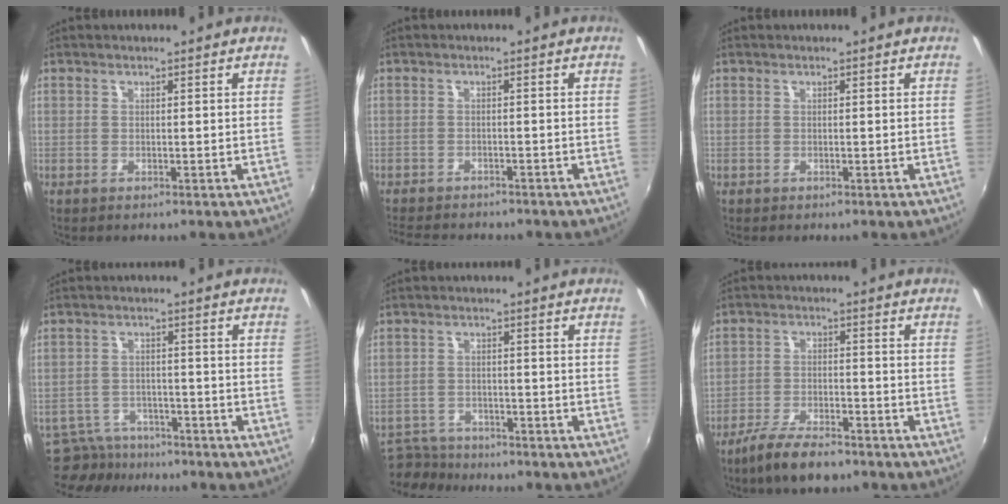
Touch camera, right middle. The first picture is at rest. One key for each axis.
{"total": 8.2, "fx": -7.3, "fy": 2.3, "fz": 3.0, "tx": -0.076, "ty": -0.017, "tz": -0.110}
{"total": 0.0}
{"total": 8.1, "fx": -7.2, "fy": 3.6, "fz": 1.2, "tx": -0.045, "ty": 0.003, "tz": -0.111}
{"total": 7.3, "fx": -6.6, "fy": 2.7, "fz": 1.4, "tx": -0.049, "ty": -0.003, "tz": -0.113}
{"total": 8.8, "fx": -6.9, "fy": 2.6, "fz": 4.9, "tx": -0.115, "ty": -0.014, "tz": -0.124}